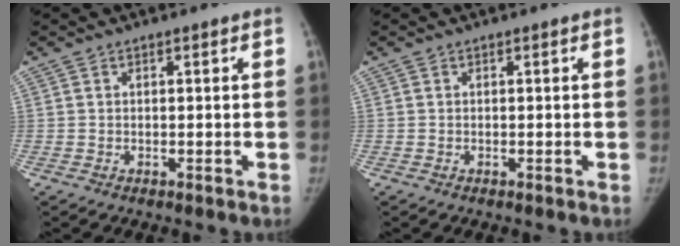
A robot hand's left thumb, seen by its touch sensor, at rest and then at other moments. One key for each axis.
{"total": 0.0}